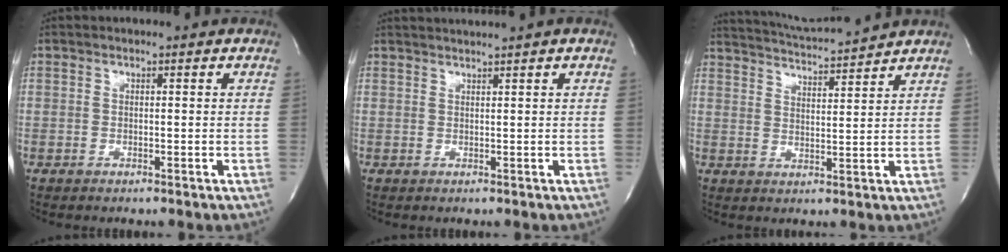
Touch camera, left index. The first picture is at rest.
{"total": 2.1, "force": [1.7, -1.2, 0.6], "torque": [-0.005, 0.001, 0.034]}
{"total": 9.9, "force": [9.4, -1.0, 2.8], "torque": [-0.058, 0.006, 0.148]}